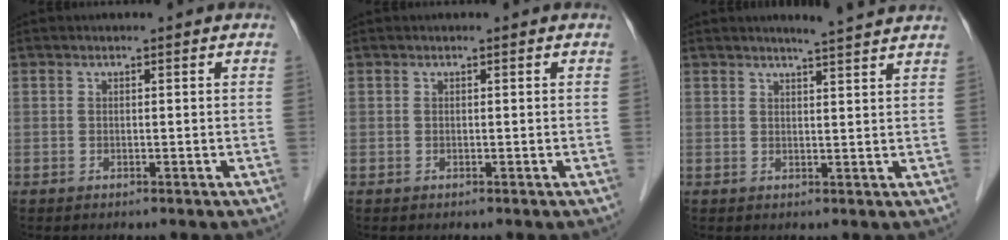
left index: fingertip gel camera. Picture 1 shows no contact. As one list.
[{"total": 0.0}, {"total": 5.2, "force": [4.7, -0.8, 2.0], "torque": [-0.033, 0.003, 0.052]}]